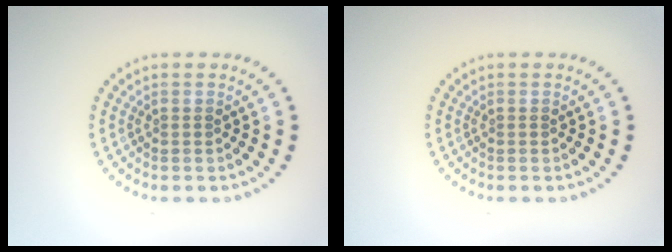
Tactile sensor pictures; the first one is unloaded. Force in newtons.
{"total": 0.0}